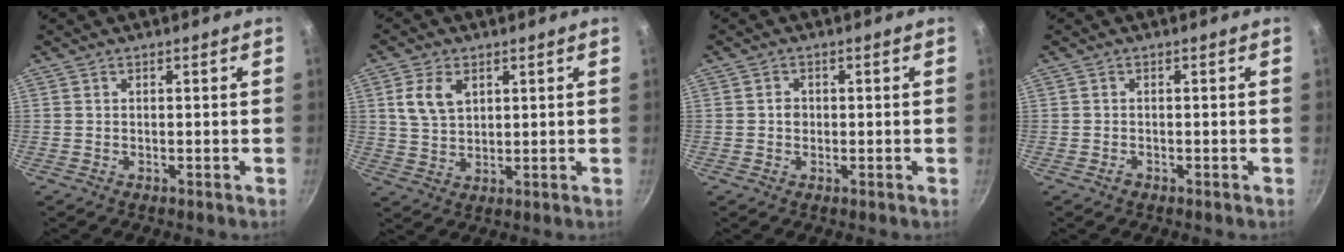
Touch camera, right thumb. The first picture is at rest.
{"total": 6.6, "force": [2.6, 4.2, 4.4], "torque": [-0.076, -0.007, 0.055]}
{"total": 2.0, "force": [-0.2, 1.7, 1.0], "torque": [-0.006, 0.006, -0.004]}
{"total": 0.8, "force": [-0.5, 0.5, 0.3], "torque": [-0.004, 0.001, -0.011]}